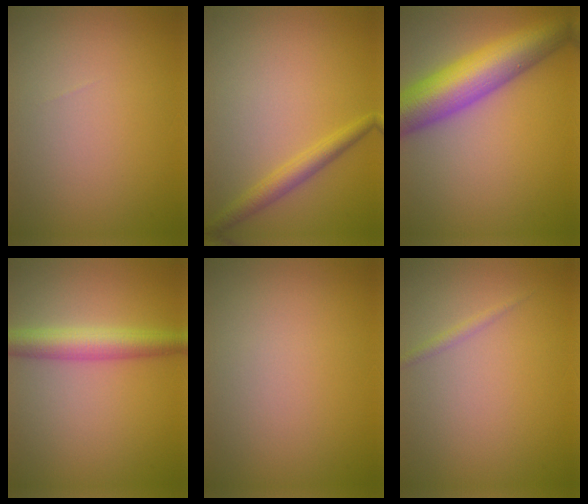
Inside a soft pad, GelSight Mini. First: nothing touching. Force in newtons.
{"total": 2.3, "press": 2.3, "slide": 0.1}
{"total": 10.2, "press": 10.2, "slide": 0.2}
{"total": 4.1, "press": 4.1, "slide": 0.1}
{"total": 0.0}
{"total": 0.8, "press": 0.8, "slide": 0.1}